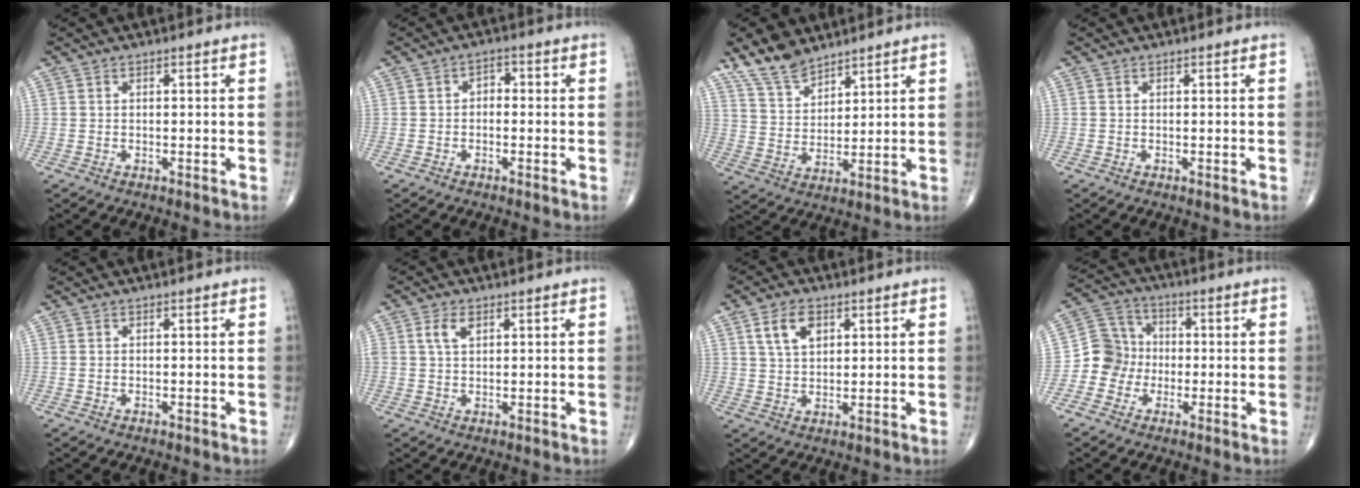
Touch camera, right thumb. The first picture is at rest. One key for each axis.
{"total": 2.3, "fx": -0.2, "fy": 1.7, "fz": 1.5, "tx": -0.005, "ty": 0.011, "tz": -0.014}
{"total": 8.8, "fx": 7.2, "fy": 3.8, "fz": 3.3, "tx": -0.050, "ty": -0.036, "tz": 0.147}
{"total": 0.0}
{"total": 0.0}
{"total": 3.4, "fx": 1.4, "fy": 1.9, "fz": 2.4, "tx": -0.045, "ty": 0.001, "tz": 0.029}
{"total": 6.0, "fx": 2.7, "fy": 3.6, "fz": 4.0, "tx": -0.062, "ty": -0.010, "tz": 0.051}
{"total": 7.8, "fx": -1.7, "fy": 7.4, "fz": 1.9, "tx": -0.002, "ty": 0.027, "tz": -0.044}